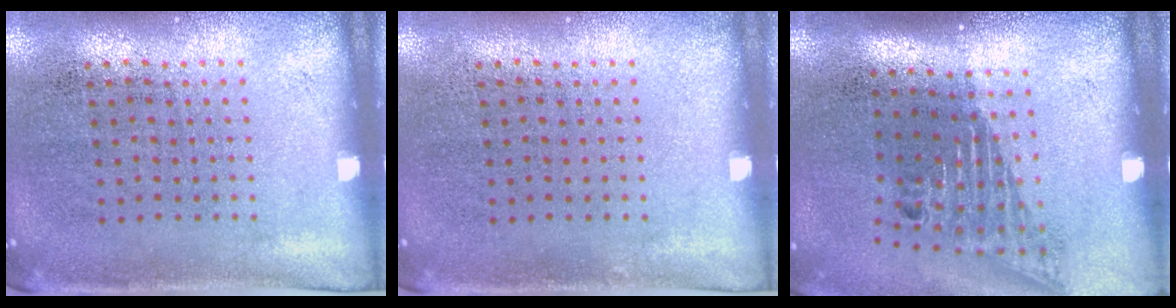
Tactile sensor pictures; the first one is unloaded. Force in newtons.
{"total": 0.0}
{"total": 1.6, "press": 1.2, "slide": 1.1}